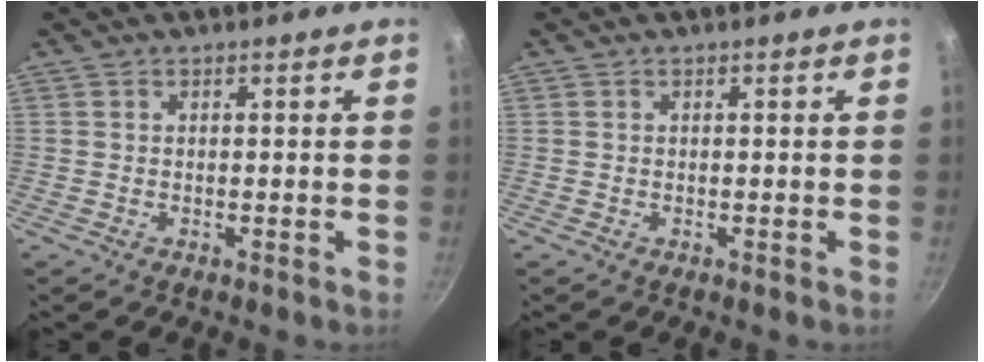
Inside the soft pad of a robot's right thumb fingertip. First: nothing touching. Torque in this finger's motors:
{"motor_torque": [0.00, 0.00, 0.08, -0.08, 0.00]}